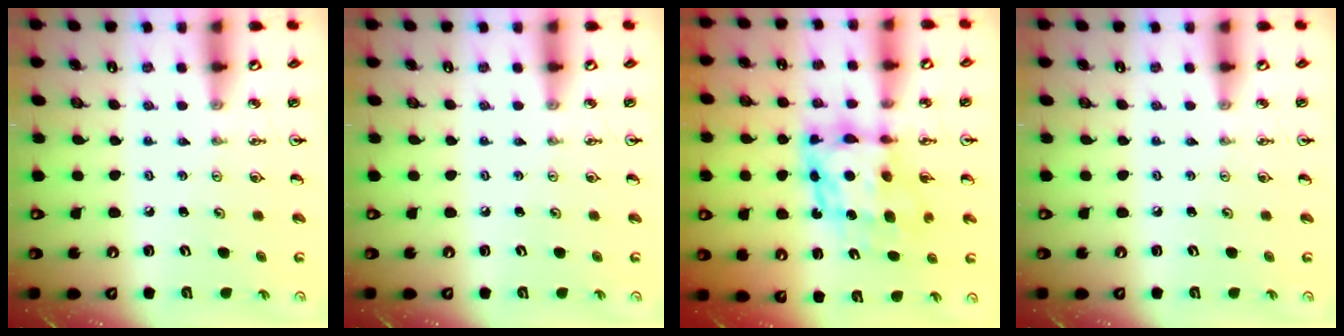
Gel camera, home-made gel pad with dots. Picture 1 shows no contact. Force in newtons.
{"total": 0.0}
{"total": 9.6, "press": 9.5, "slide": 1.2}
{"total": 0.0}